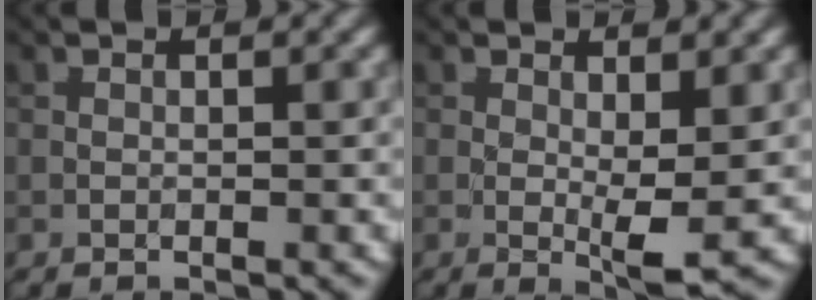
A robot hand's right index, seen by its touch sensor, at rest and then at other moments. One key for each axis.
{"total": 3.1, "fx": 0.1, "fy": 0.7, "fz": 3.1, "tx": -0.053, "ty": -0.008, "tz": 0.003}